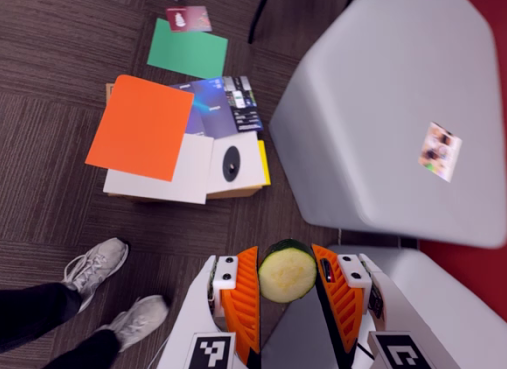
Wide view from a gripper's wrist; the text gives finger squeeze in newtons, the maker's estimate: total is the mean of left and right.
{"total": 10.5, "left": 11.5, "right": 9.4}